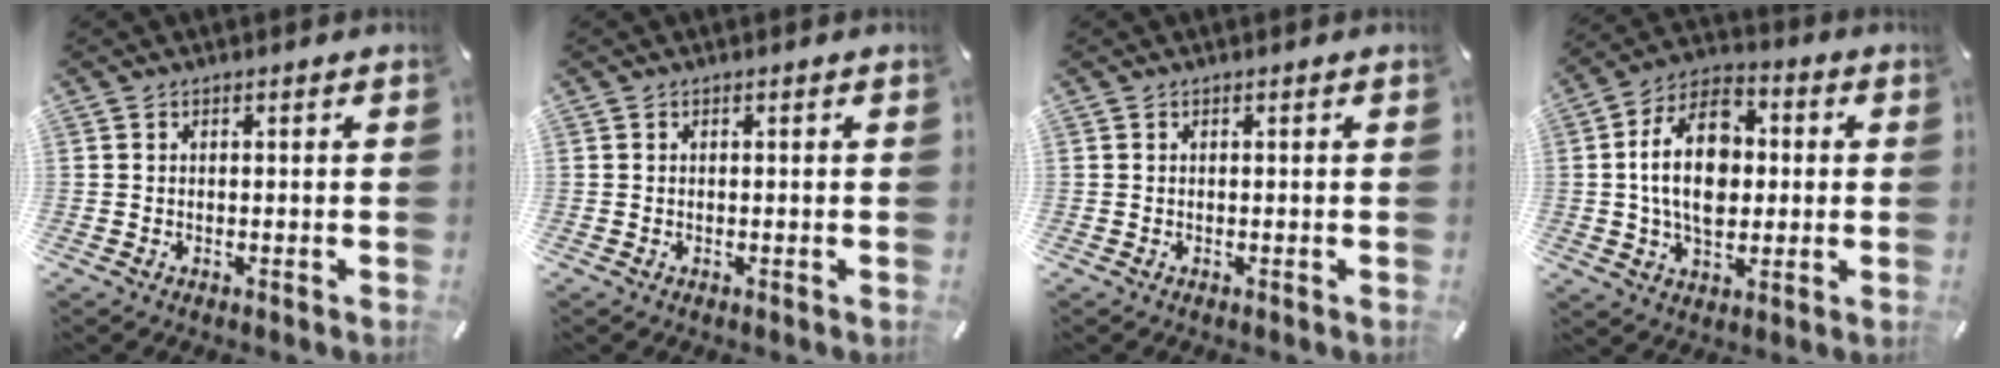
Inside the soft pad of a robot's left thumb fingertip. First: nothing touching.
{"total": 0.0}
{"total": 0.0}
{"total": 15.8, "force": [0.9, 10.8, 11.6], "torque": [-0.231, 0.008, 0.014]}